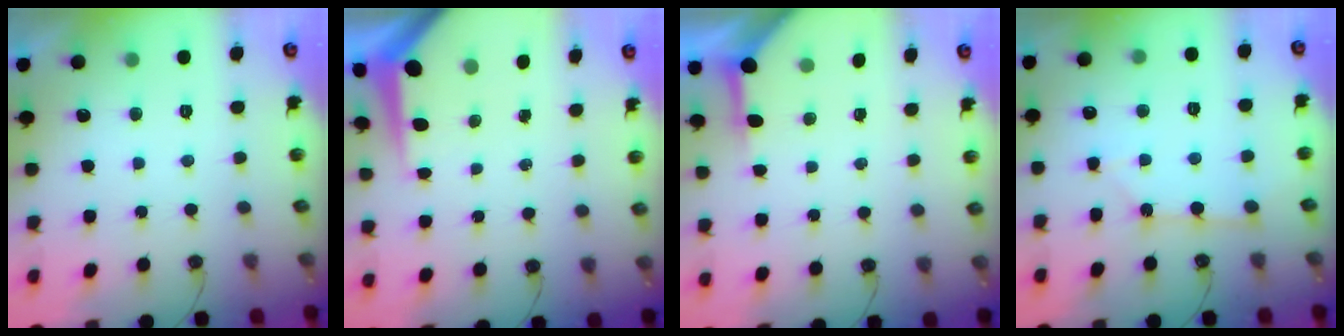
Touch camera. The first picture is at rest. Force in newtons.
{"total": 5.9, "press": 5.9, "slide": 0.4}
{"total": 3.8, "press": 3.8, "slide": 0.4}
{"total": 2.7, "press": 2.7, "slide": 0.3}